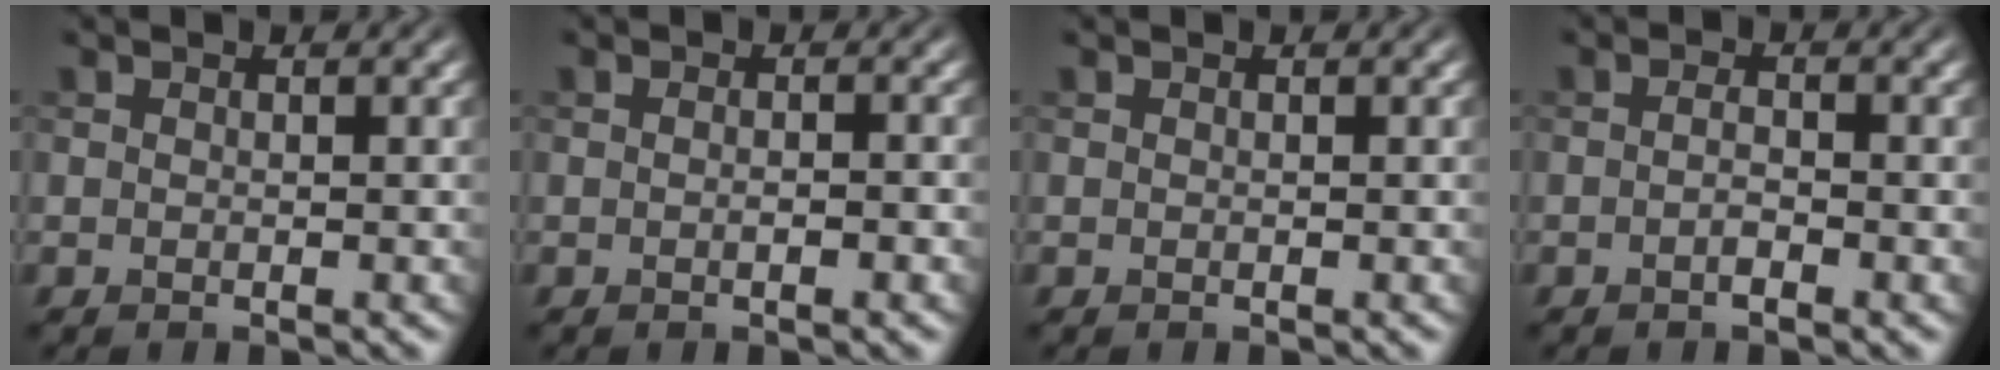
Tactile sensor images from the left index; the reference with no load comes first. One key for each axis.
{"total": 1.5, "fx": -0.2, "fy": 0.6, "fz": 1.3, "tx": -0.006, "ty": -0.002, "tz": -0.004}
{"total": 0.0}
{"total": 1.2, "fx": -0.6, "fy": 0.3, "fz": 1.1, "tx": -0.021, "ty": 0.001, "tz": -0.011}